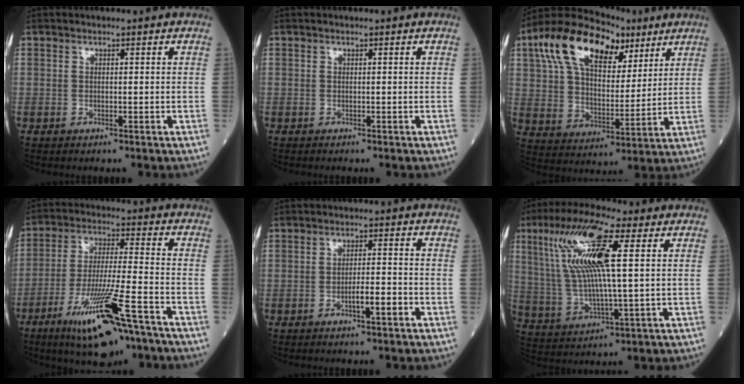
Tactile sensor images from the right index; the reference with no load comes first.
{"total": 0.0}
{"total": 18.1, "force": [9.3, 9.0, 12.6], "torque": [-0.244, 0.041, 0.164]}
{"total": 15.2, "force": [-9.1, 1.7, 12.1], "torque": [-0.231, -0.032, -0.158]}
{"total": 3.8, "force": [-1.8, 0.4, 3.4], "torque": [-0.055, 0.000, -0.031]}
{"total": 15.5, "force": [5.0, 2.1, 14.6], "torque": [-0.306, 0.017, 0.090]}